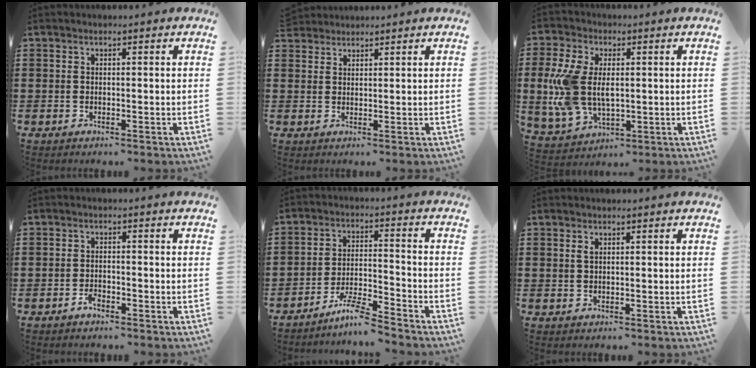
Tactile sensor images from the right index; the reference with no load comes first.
{"total": 1.9, "force": [1.8, 0.5, -0.3], "torque": [0.001, 0.004, 0.037]}
{"total": 10.2, "force": [0.8, 6.3, 7.9], "torque": [-0.200, 0.003, 0.009]}
{"total": 1.7, "force": [-1.4, 0.6, 0.8], "torque": [-0.018, 0.001, -0.027]}
{"total": 6.4, "force": [-5.7, 0.1, 3.0], "torque": [-0.064, -0.004, -0.109]}
{"total": 0.8, "force": [0.3, 0.5, 0.6], "torque": [-0.013, 0.002, 0.006]}